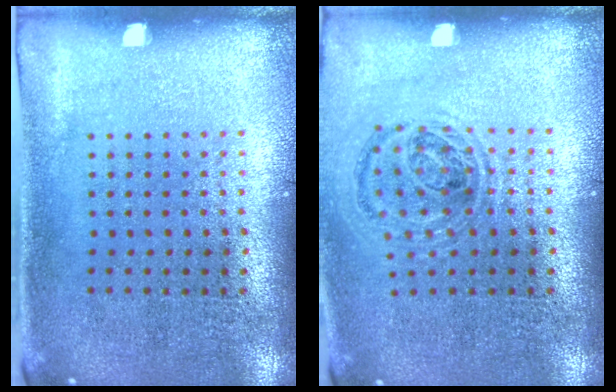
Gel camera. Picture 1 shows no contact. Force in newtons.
{"total": 0.9, "press": 0.9, "slide": 0.2}